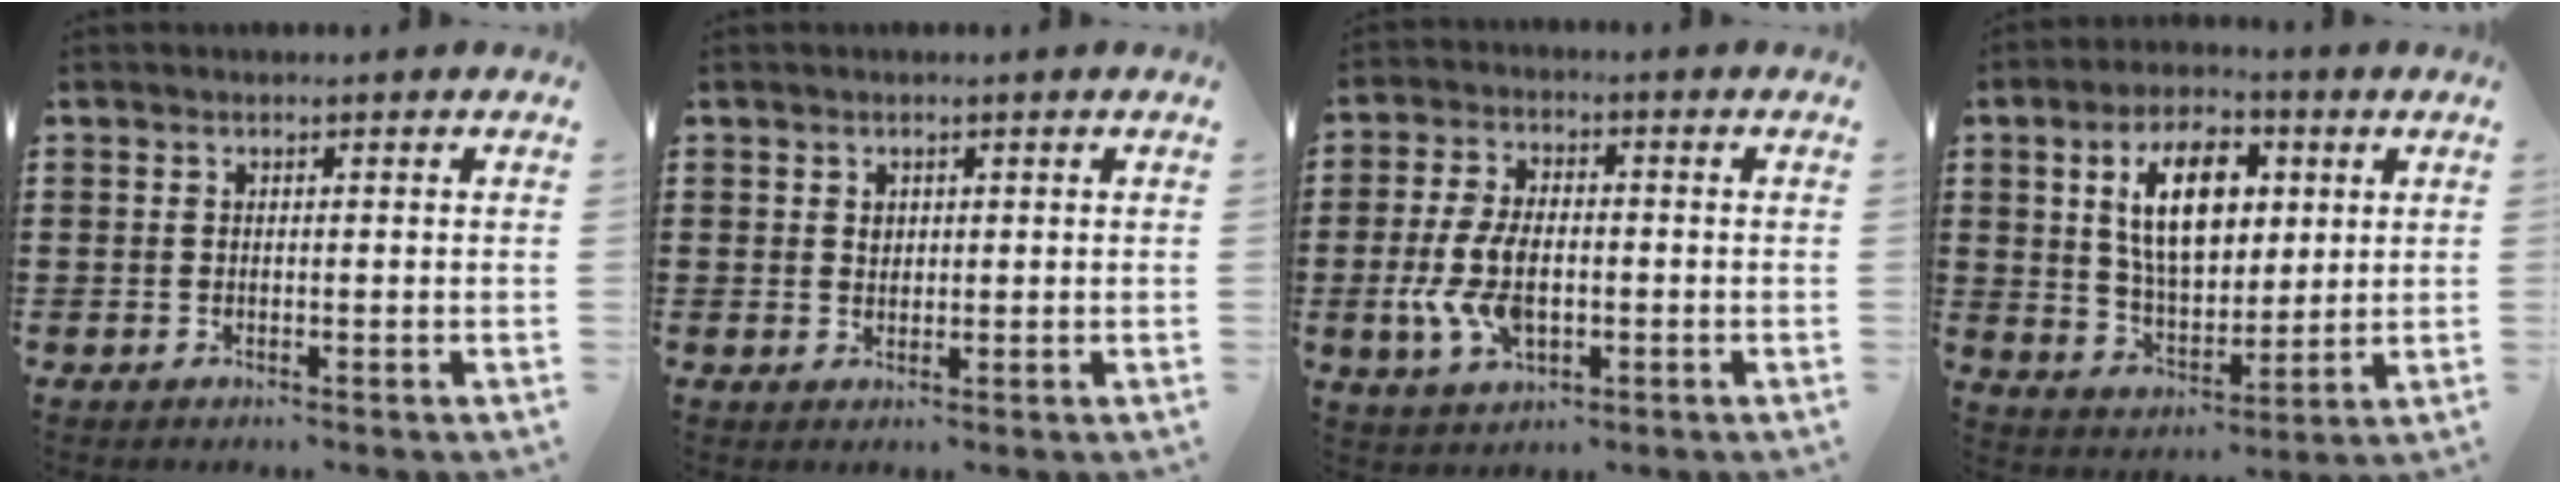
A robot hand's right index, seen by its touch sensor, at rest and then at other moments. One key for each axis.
{"total": 1.2, "fx": 0.5, "fy": 0.9, "fz": 0.5, "tx": -0.012, "ty": 0.003, "tz": 0.010}
{"total": 8.4, "fx": -1.6, "fy": 4.4, "fz": 6.9, "tx": -0.161, "ty": -0.001, "tz": -0.033}
{"total": 11.7, "fx": 3.6, "fy": 6.3, "fz": 9.1, "tx": -0.181, "ty": 0.014, "tz": 0.061}